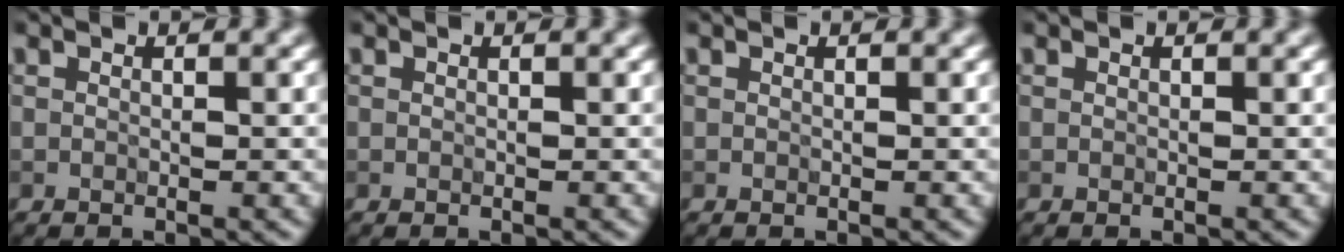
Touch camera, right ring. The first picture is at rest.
{"total": 0.0}
{"total": 0.0}
{"total": 0.0}